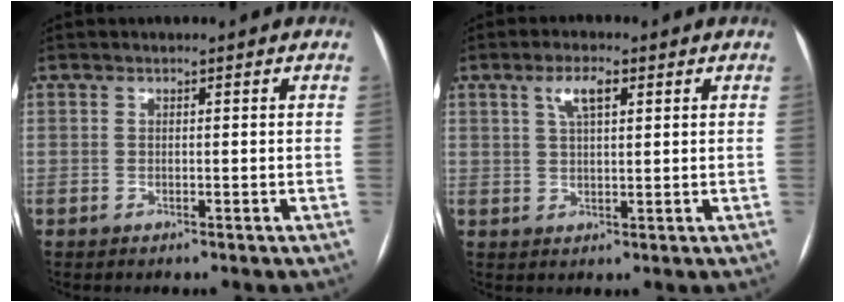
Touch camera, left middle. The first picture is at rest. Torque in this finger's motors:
{"motor_torque": [0.12, -0.12, 0.05, 0.01]}